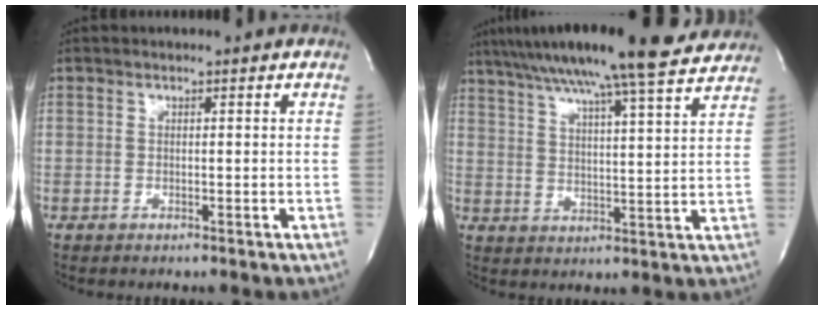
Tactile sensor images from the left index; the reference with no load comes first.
{"total": 21.8, "force": [18.2, 1.2, 12.0], "torque": [-0.204, 0.031, 0.257]}